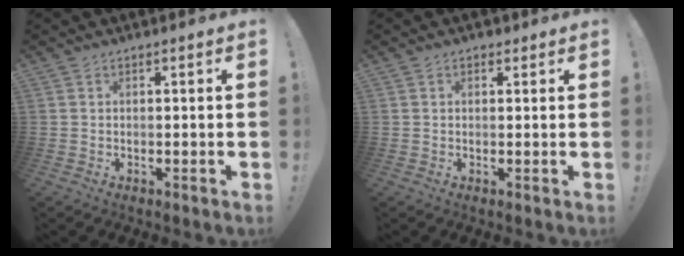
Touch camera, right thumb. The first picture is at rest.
{"total": 1.2, "force": [0.7, 0.8, 0.5], "torque": [-0.001, -0.003, 0.012]}